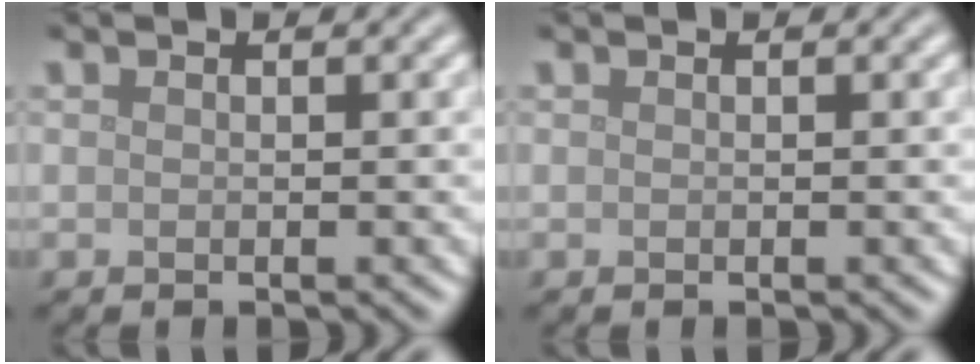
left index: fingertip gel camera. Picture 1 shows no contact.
{"total": 0.0}